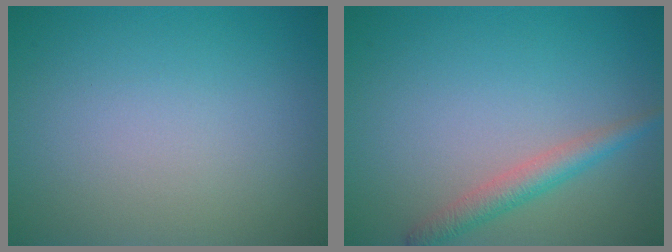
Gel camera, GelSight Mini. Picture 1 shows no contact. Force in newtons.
{"total": 2.4, "press": 2.4, "slide": 0.1}